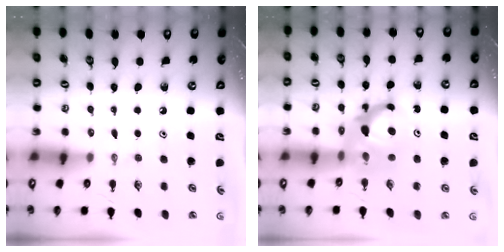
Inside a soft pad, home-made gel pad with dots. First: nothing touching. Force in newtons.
{"total": 9.2, "press": 9.2, "slide": 0.9}